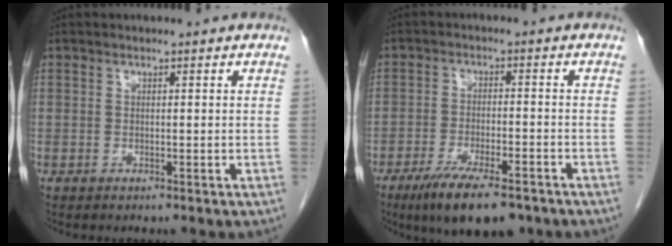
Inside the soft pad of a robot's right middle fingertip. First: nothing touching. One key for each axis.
{"total": 11.2, "fx": -7.9, "fy": 2.8, "fz": 7.4, "tx": -0.120, "ty": -0.019, "tz": -0.126}